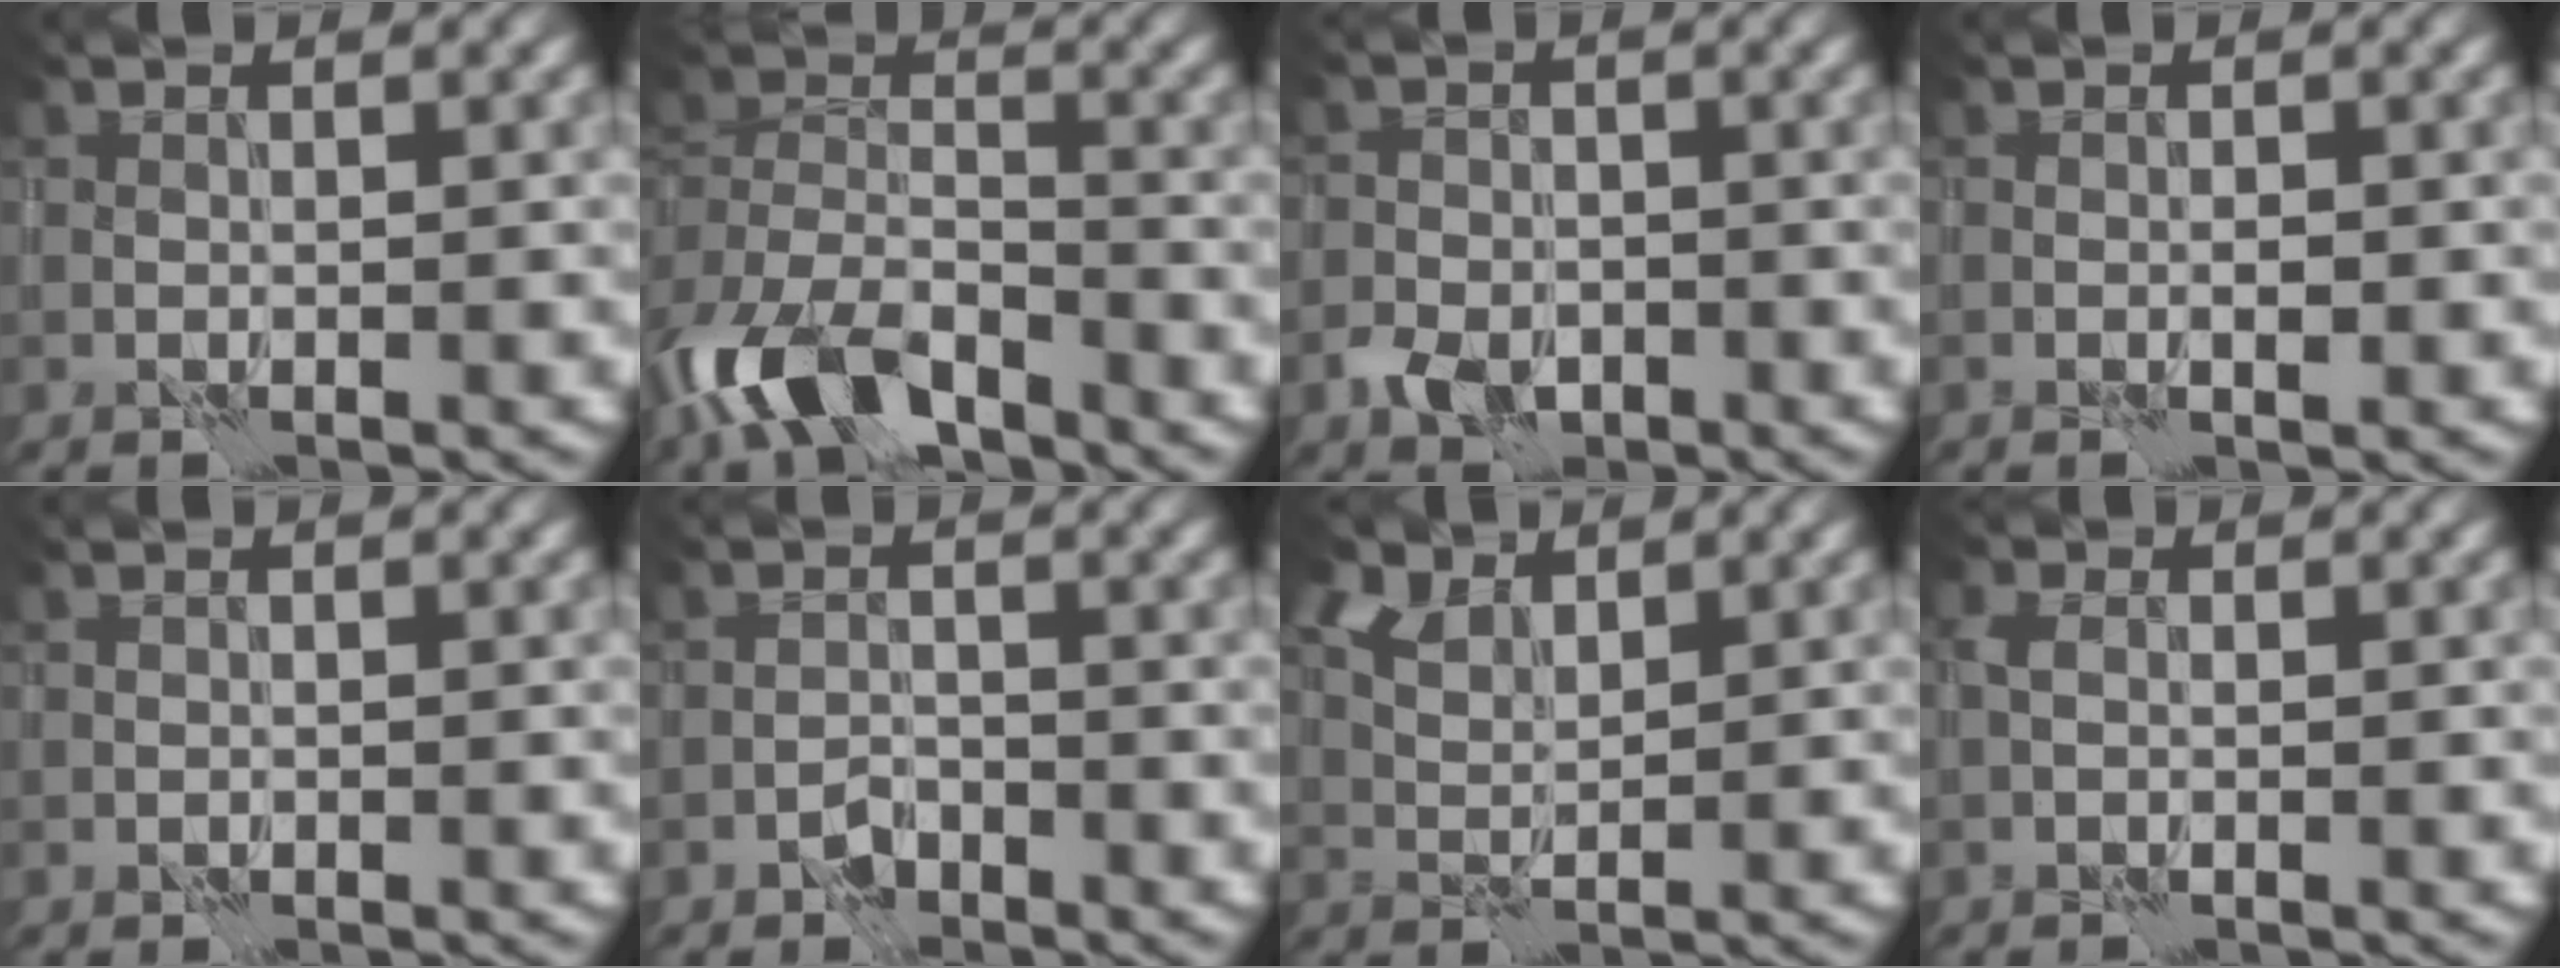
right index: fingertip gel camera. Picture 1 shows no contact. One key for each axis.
{"total": 8.7, "fx": -5.9, "fy": 4.2, "fz": 4.8, "tx": -0.093, "ty": -0.006, "tz": -0.123}
{"total": 3.1, "fx": -1.7, "fy": 2.2, "fz": 1.4, "tx": -0.018, "ty": -0.004, "tz": -0.035}
{"total": 0.6, "fx": -0.1, "fy": 0.3, "fz": 0.5, "tx": -0.009, "ty": 0.001, "tz": -0.001}
{"total": 0.0}
{"total": 1.3, "fx": -1.1, "fy": 0.7, "fz": 0.2, "tx": 0.003, "ty": 0.007, "tz": -0.022}
{"total": 4.2, "fx": 3.1, "fy": 2.1, "fz": 1.9, "tx": -0.048, "ty": 0.010, "tz": 0.052}
{"total": 1.1, "fx": -0.2, "fy": 0.9, "fz": 0.7, "tx": -0.015, "ty": 0.005, "tz": -0.008}